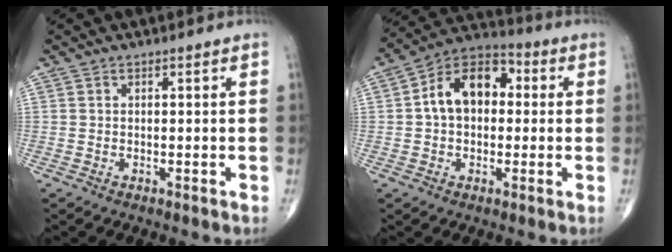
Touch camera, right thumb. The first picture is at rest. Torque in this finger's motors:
{"motor_torque": [1.21, 1.45, 1.32, 0.15, 0.14]}